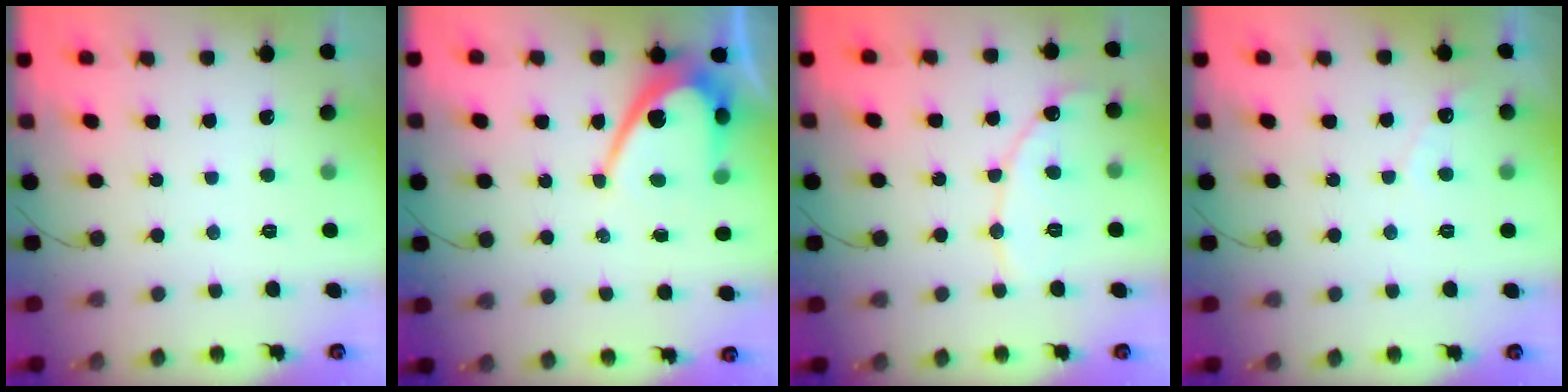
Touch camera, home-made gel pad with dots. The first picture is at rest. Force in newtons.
{"total": 10.3, "press": 10.3, "slide": 0.8}
{"total": 9.7, "press": 9.7, "slide": 0.7}
{"total": 2.5, "press": 2.5, "slide": 0.1}